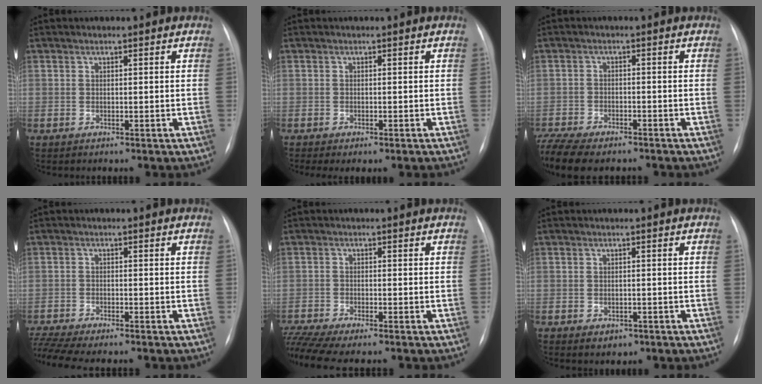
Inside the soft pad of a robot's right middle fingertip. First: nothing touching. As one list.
[{"total": 2.3, "force": [-1.7, 0.3, 1.5], "torque": [-0.019, -0.010, -0.021]}, {"total": 11.6, "force": [-9.5, 3.8, 5.5], "torque": [-0.118, -0.008, -0.147]}, {"total": 7.1, "force": [-6.4, 0.3, 3.2], "torque": [-0.063, -0.008, -0.105]}, {"total": 6.6, "force": [-5.8, -0.3, 3.2], "torque": [-0.066, -0.012, -0.101]}, {"total": 2.3, "force": [-1.2, 1.6, 1.1], "torque": [-0.010, 0.001, -0.005]}]